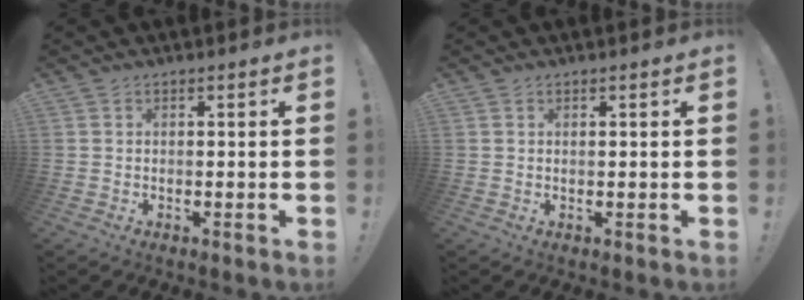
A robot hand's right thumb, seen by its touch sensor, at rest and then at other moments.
{"total": 0.0}